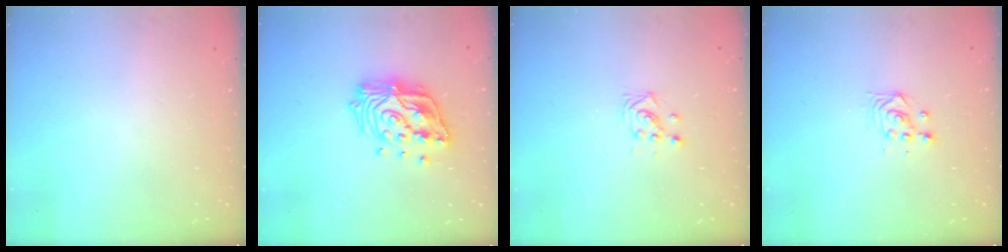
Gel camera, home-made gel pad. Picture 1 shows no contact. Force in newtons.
{"total": 17.0, "press": 16.8, "slide": 2.2}
{"total": 3.6, "press": 3.6, "slide": 0.0}
{"total": 3.3, "press": 3.3, "slide": 0.2}